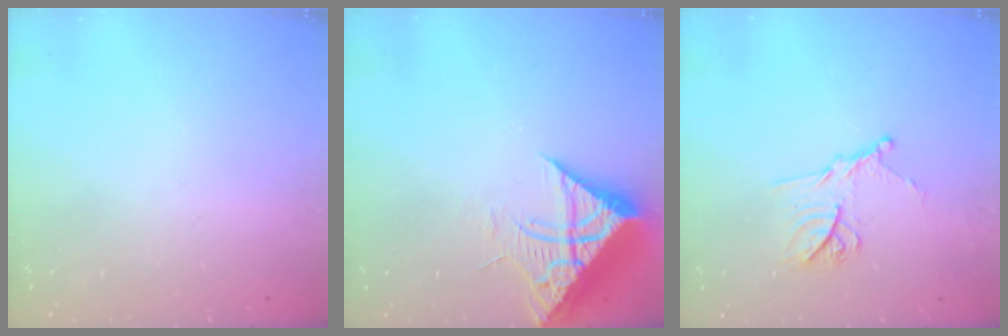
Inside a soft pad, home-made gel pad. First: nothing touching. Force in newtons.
{"total": 11.8, "press": 11.7, "slide": 1.2}
{"total": 12.6, "press": 12.5, "slide": 0.9}